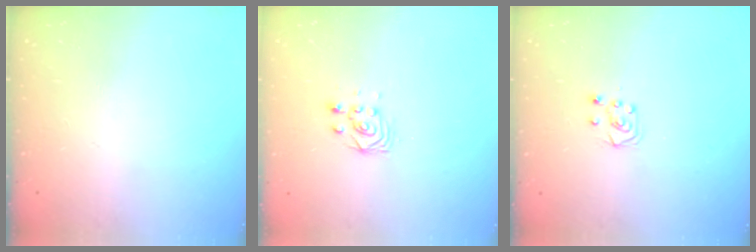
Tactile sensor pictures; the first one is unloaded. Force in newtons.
{"total": 2.8, "press": 2.5, "slide": 1.3}
{"total": 5.8, "press": 5.7, "slide": 0.6}